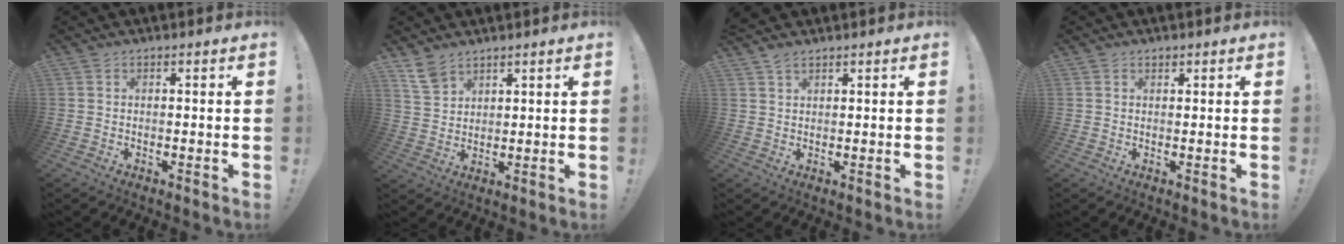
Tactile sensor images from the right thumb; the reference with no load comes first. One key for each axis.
{"total": 6.4, "fx": 4.8, "fy": 3.1, "fz": 2.8, "tx": -0.047, "ty": -0.023, "tz": 0.092}
{"total": 2.5, "fx": 2.0, "fy": 0.8, "fz": 1.3, "tx": -0.025, "ty": -0.007, "tz": 0.036}
{"total": 0.8, "fx": 0.7, "fy": 0.5, "fz": 0.2, "tx": 0.008, "ty": -0.005, "tz": 0.012}